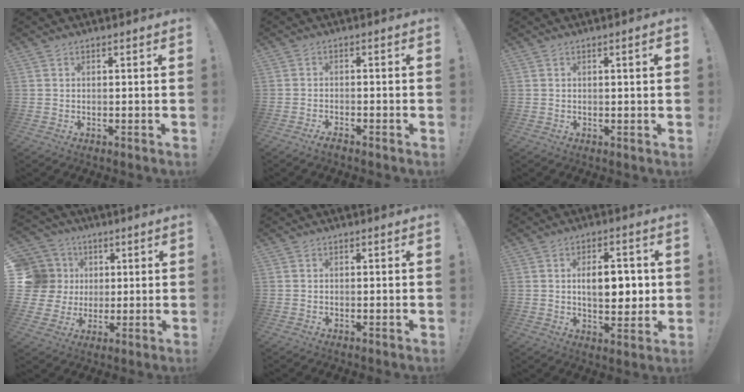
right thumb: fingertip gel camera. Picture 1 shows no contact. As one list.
[{"total": 2.5, "force": [-2.3, 0.2, 0.8], "torque": [-0.007, 0.007, -0.041]}, {"total": 2.2, "force": [0.6, -0.1, 2.1], "torque": [-0.030, -0.003, 0.007]}, {"total": 13.9, "force": [2.4, 12.6, 5.3], "torque": [-0.095, -0.002, 0.063]}, {"total": 0.0}, {"total": 9.0, "force": [0.8, 4.8, 7.6], "torque": [-0.101, 0.000, 0.009]}]